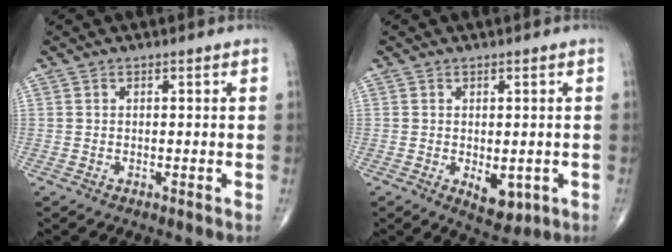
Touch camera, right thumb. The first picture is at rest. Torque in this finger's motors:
{"motor_torque": [1.97, 2.92, 0.51, 0.41, 0.00]}